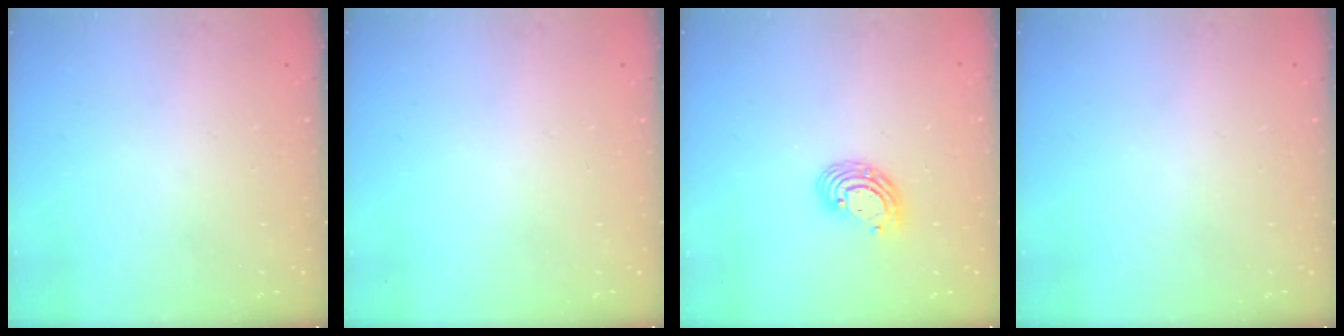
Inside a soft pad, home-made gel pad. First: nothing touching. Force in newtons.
{"total": 0.0}
{"total": 8.0, "press": 7.9, "slide": 1.2}
{"total": 0.0}